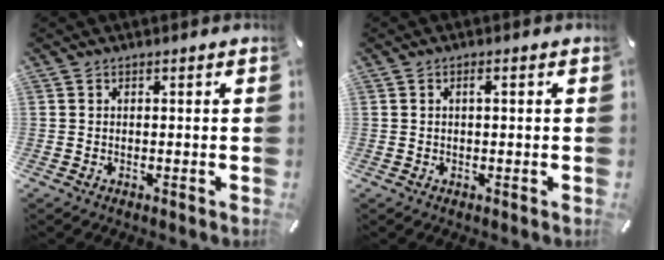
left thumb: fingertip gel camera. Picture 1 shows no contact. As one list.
[{"total": 1.5, "force": [0.3, 0.5, 1.4], "torque": [-0.027, 0.004, 0.003]}]